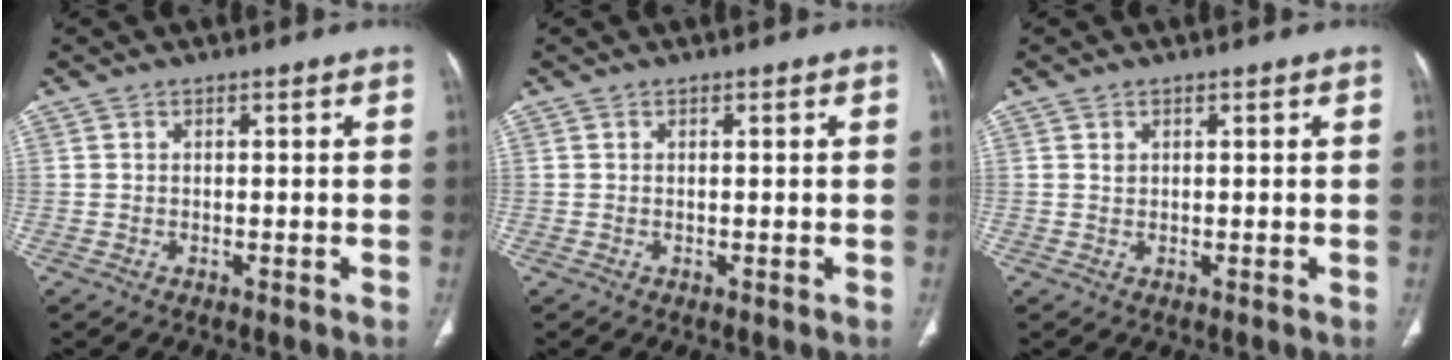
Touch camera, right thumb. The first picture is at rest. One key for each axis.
{"total": 0.0}
{"total": 0.8, "fx": 0.4, "fy": 0.6, "fz": 0.4, "tx": -0.003, "ty": -0.002, "tz": 0.009}